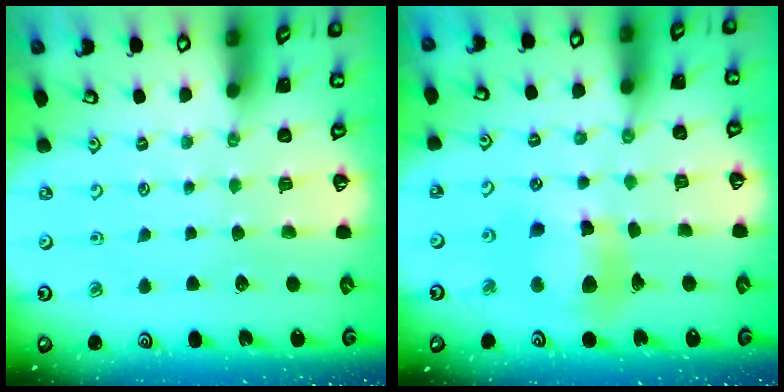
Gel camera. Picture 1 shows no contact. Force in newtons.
{"total": 12.9, "press": 12.8, "slide": 1.3}